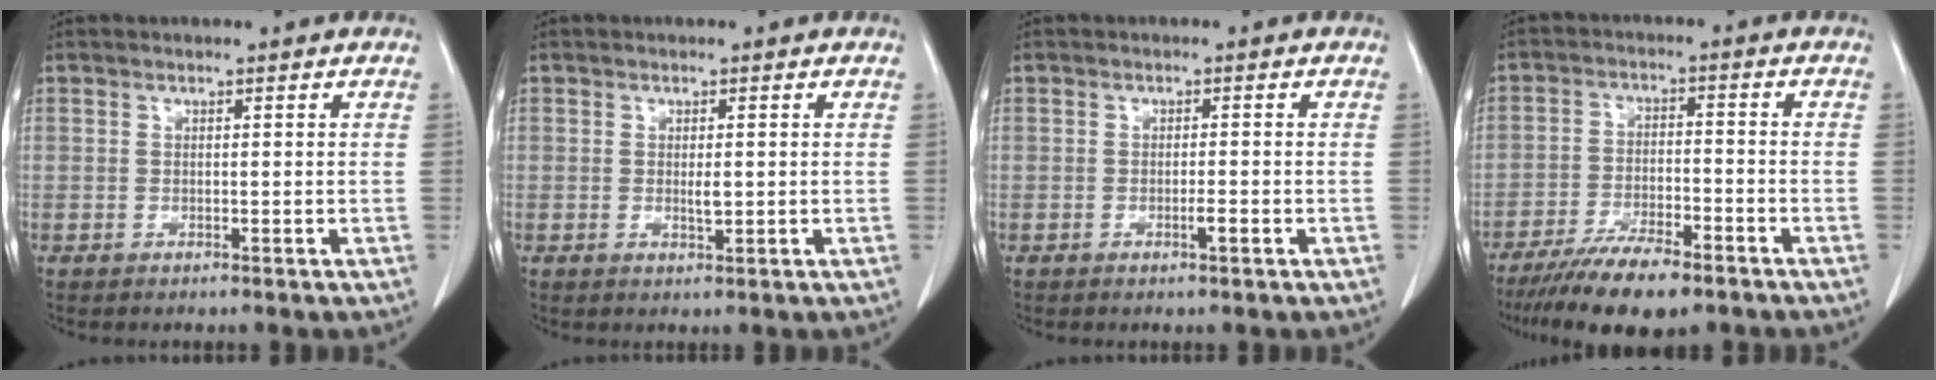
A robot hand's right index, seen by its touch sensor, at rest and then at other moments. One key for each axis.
{"total": 1.6, "fx": 0.0, "fy": 0.4, "fz": 1.6, "tx": -0.029, "ty": -0.003, "tz": 0.001}
{"total": 1.6, "fx": -0.7, "fy": 0.1, "fz": 1.5, "tx": -0.027, "ty": -0.001, "tz": -0.011}
{"total": 10.6, "fx": -8.0, "fy": 2.6, "fz": 6.4, "tx": -0.108, "ty": -0.017, "tz": -0.135}